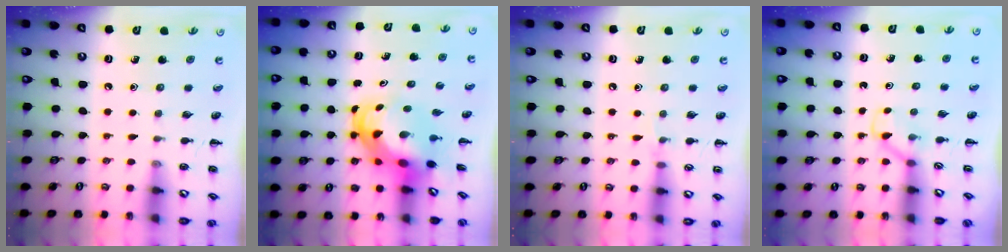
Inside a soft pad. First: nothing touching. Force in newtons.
{"total": 6.3, "press": 6.1, "slide": 1.8}
{"total": 4.3, "press": 4.0, "slide": 1.5}
{"total": 3.0, "press": 2.8, "slide": 1.1}